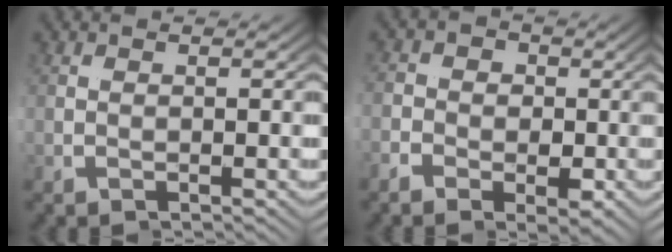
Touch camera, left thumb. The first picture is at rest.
{"total": 3.3, "force": [0.8, 2.8, 1.7], "torque": [-0.023, 0.016, -0.012]}